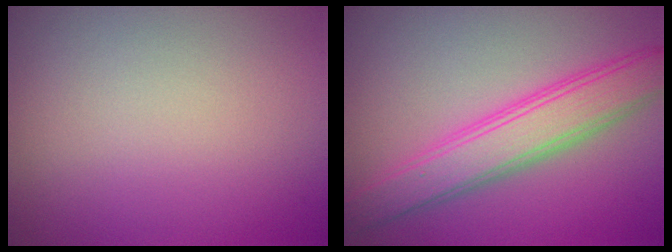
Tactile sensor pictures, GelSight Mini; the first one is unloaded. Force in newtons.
{"total": 4.9, "press": 4.9, "slide": 0.1}